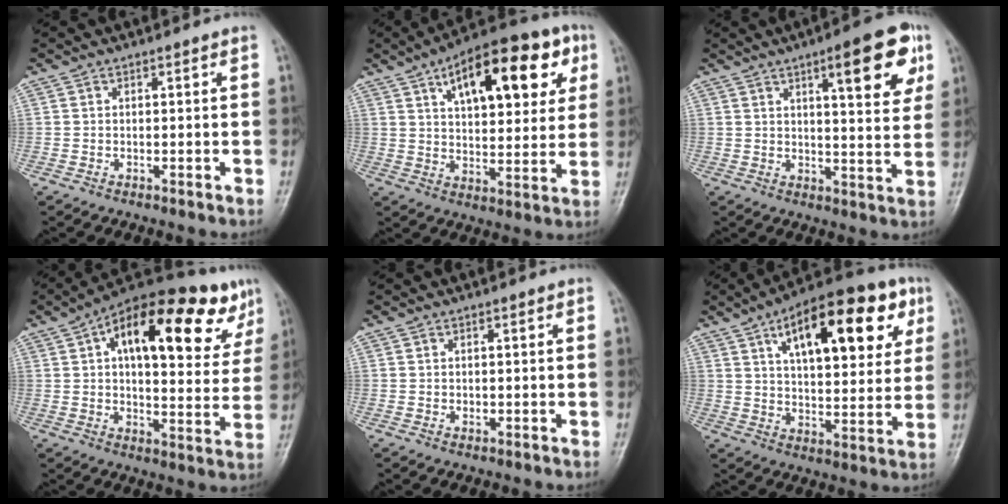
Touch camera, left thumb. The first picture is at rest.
{"total": 21.3, "force": [8.8, 9.7, 16.8], "torque": [-0.204, 0.000, 0.130]}
{"total": 13.2, "force": [6.1, 3.6, 11.1], "torque": [-0.121, -0.022, 0.077]}
{"total": 25.2, "force": [11.4, 10.7, 19.7], "torque": [-0.248, 0.006, 0.162]}
{"total": 0.9, "force": [-0.1, 0.7, 0.5], "torque": [-0.004, 0.000, 0.000]}
{"total": 23.3, "force": [9.8, 10.2, 18.6], "torque": [-0.236, -0.003, 0.146]}